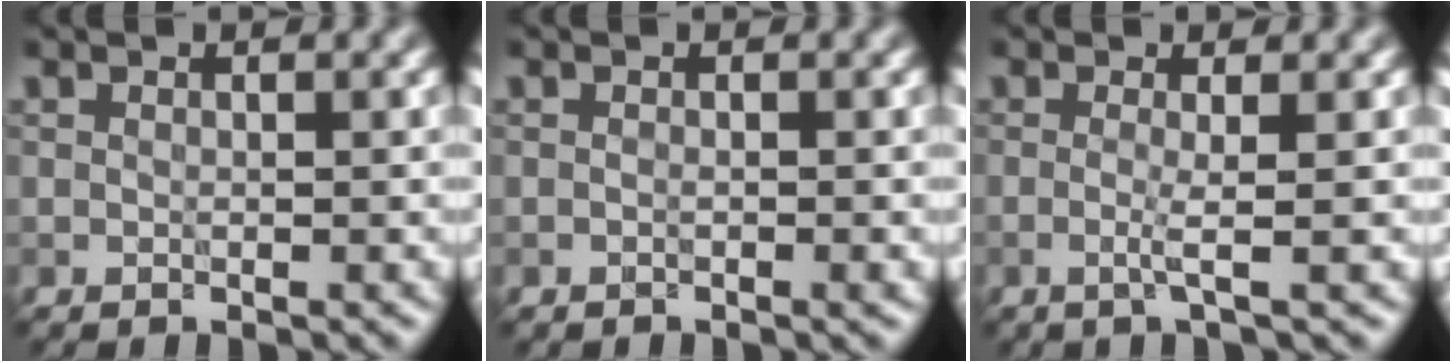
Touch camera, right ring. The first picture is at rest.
{"total": 0.6, "force": [-0.3, 0.1, 0.4], "torque": [-0.005, -0.002, -0.004]}
{"total": 1.8, "force": [-0.1, 0.3, 1.7], "torque": [-0.033, -0.005, -0.010]}